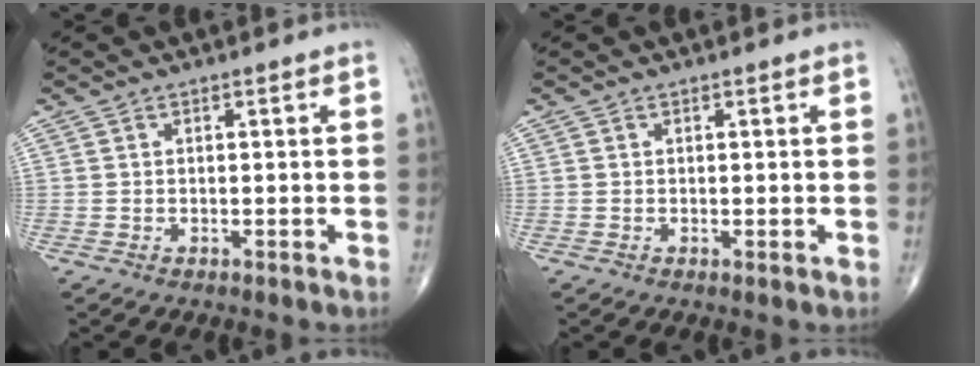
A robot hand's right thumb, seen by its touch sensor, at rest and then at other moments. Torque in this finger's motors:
{"motor_torque": [-0.45, -0.25, 0.28, 0.27, -0.02]}